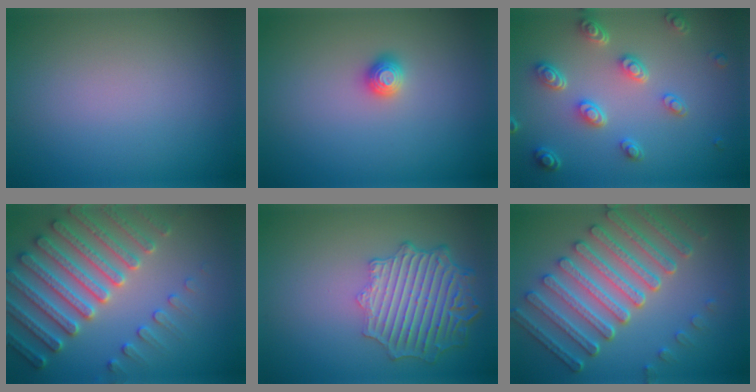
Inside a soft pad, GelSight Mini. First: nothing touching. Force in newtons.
{"total": 1.2, "press": 1.1, "slide": 0.2}
{"total": 4.8, "press": 3.7, "slide": 3.0}
{"total": 7.2, "press": 7.0, "slide": 1.8}
{"total": 6.7, "press": 5.2, "slide": 4.3}
{"total": 7.9, "press": 6.0, "slide": 5.2}